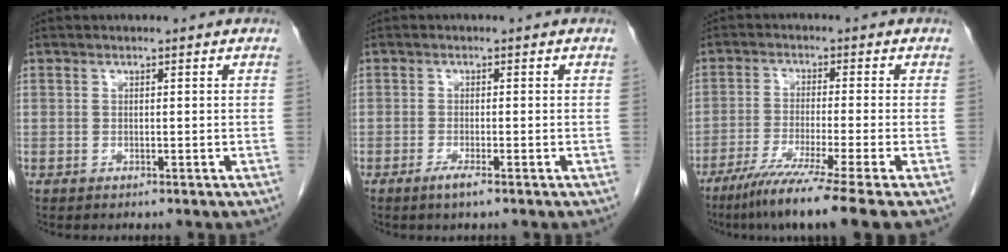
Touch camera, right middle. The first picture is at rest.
{"total": 1.9, "force": [-1.3, -0.1, 1.5], "torque": [-0.035, -0.006, -0.025]}
{"total": 11.1, "force": [-8.0, -2.3, 7.4], "torque": [-0.118, -0.042, -0.129]}